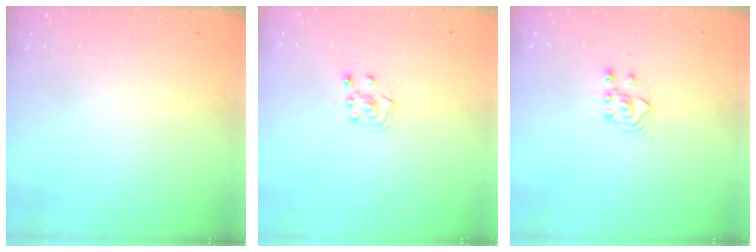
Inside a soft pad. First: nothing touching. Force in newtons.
{"total": 5.0, "press": 4.9, "slide": 0.6}
{"total": 3.8, "press": 3.6, "slide": 1.4}